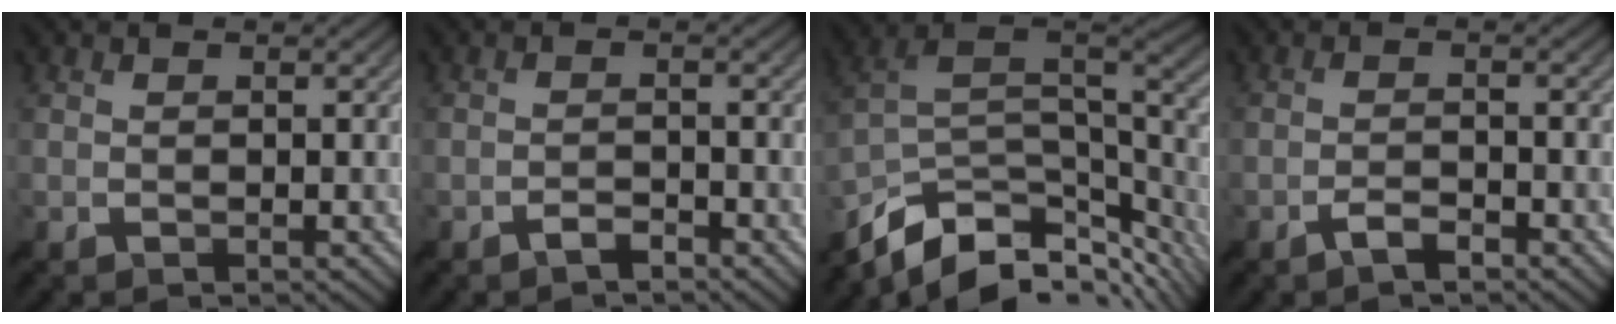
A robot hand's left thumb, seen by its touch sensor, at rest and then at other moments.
{"total": 1.7, "force": [-1.3, 0.5, 0.8], "torque": [-0.016, 0.003, -0.027]}
{"total": 12.5, "force": [-7.4, 5.7, 8.2], "torque": [-0.192, -0.015, -0.120]}
{"total": 2.1, "force": [-1.6, 0.5, 1.3], "torque": [-0.027, 0.004, -0.034]}